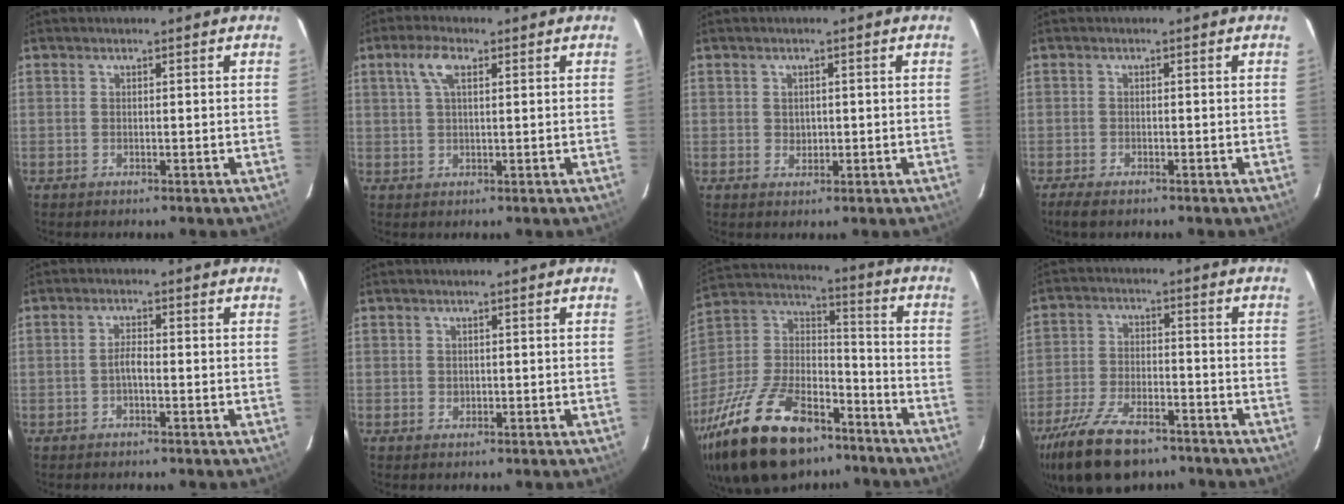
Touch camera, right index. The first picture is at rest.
{"total": 4.5, "force": [1.9, 1.8, 3.7], "torque": [-0.074, 0.011, 0.037]}
{"total": 1.8, "force": [0.0, 1.6, 0.8], "torque": [-0.010, 0.001, 0.002]}
{"total": 3.2, "force": [-2.5, 1.0, 1.8], "torque": [-0.045, -0.011, -0.045]}
{"total": 1.9, "force": [-0.7, 0.5, 1.6], "torque": [-0.033, 0.007, -0.016]}
{"total": 0.8, "force": [0.1, 0.8, 0.1], "torque": [0.002, 0.002, 0.003]}
{"total": 32.0, "force": [-20.7, 15.7, 18.7], "torque": [-0.400, -0.005, -0.333]}
{"total": 17.4, "force": [-12.5, 7.5, 9.6], "torque": [-0.216, -0.030, -0.216]}